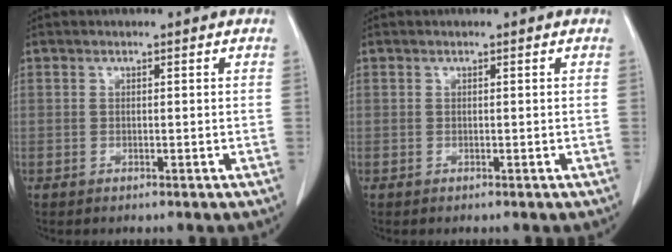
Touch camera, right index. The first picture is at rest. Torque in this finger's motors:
{"motor_torque": [0.00, 0.00, 0.00, -0.01]}